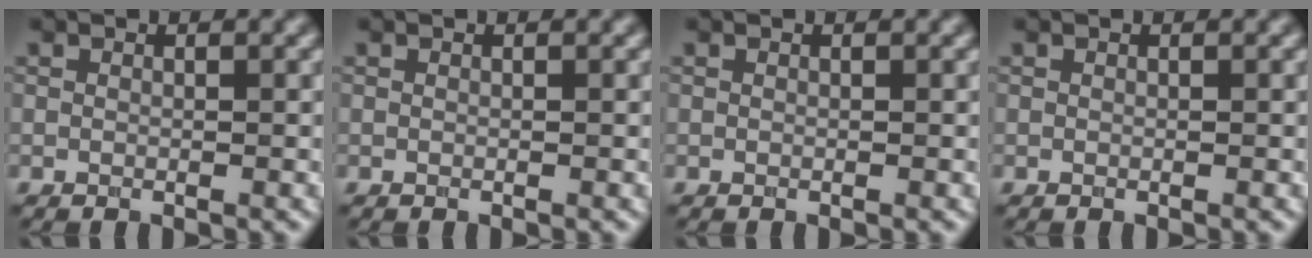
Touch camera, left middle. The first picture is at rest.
{"total": 0.0}
{"total": 0.0}
{"total": 0.0}